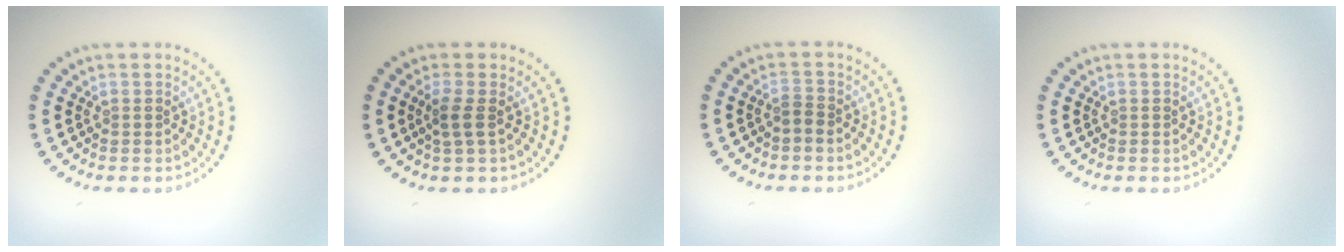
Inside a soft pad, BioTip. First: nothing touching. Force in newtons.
{"total": 1.6, "press": 1.3, "slide": 1.0}
{"total": 1.2, "press": 0.8, "slide": 0.9}
{"total": 0.0}